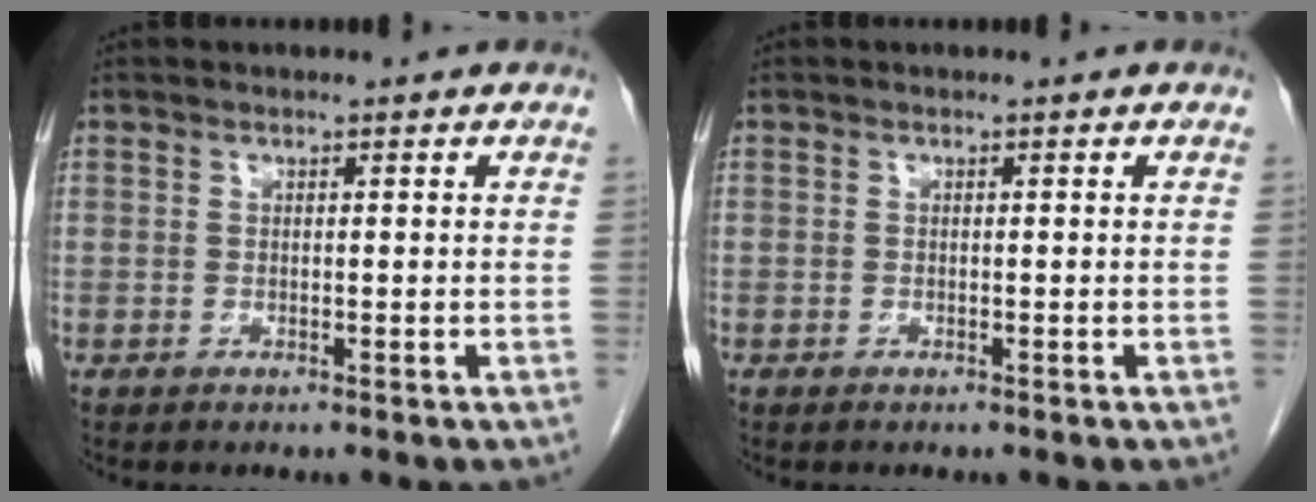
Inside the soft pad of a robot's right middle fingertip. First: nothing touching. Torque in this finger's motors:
{"motor_torque": [0.49, -0.53, -0.04, -0.16]}